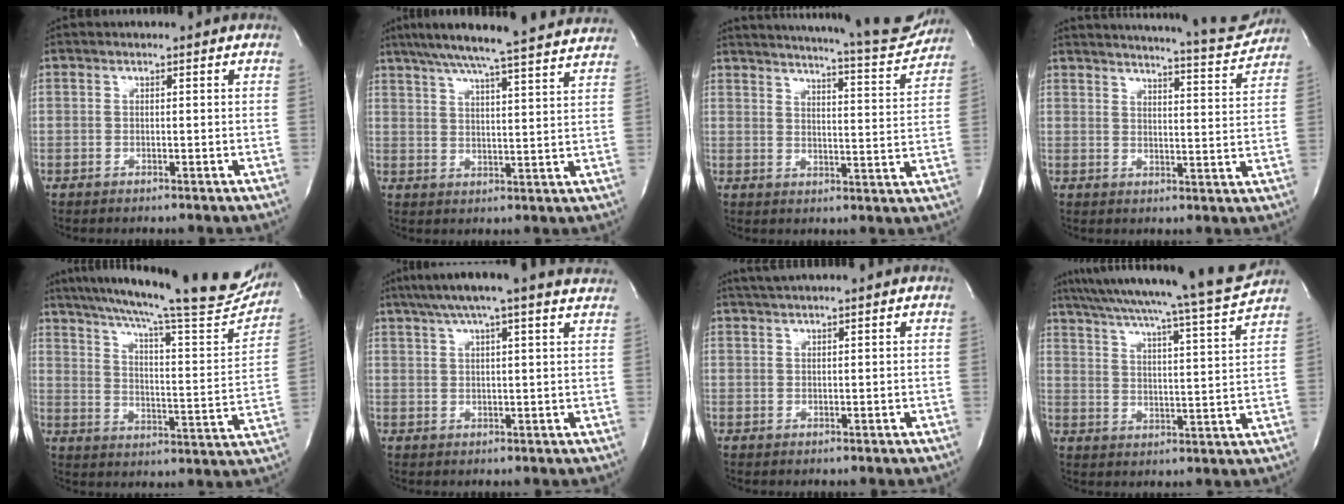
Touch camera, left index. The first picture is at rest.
{"total": 22.1, "force": [19.9, 0.2, 9.5], "torque": [-0.158, 0.001, 0.260]}
{"total": 18.4, "force": [17.3, 1.0, 6.0], "torque": [-0.092, -0.055, 0.212]}
{"total": 15.7, "force": [15.1, 0.7, 4.5], "torque": [-0.069, -0.046, 0.183]}
{"total": 28.4, "force": [24.6, 2.8, 13.9], "torque": [-0.228, -0.051, 0.319]}
{"total": 14.9, "force": [12.6, 0.1, 8.0], "torque": [-0.136, 0.035, 0.157]}
{"total": 2.7, "force": [2.4, -0.5, 1.2], "torque": [-0.020, 0.018, 0.047]}
{"total": 20.7, "force": [18.6, -1.3, 9.2], "torque": [-0.158, -0.039, 0.258]}